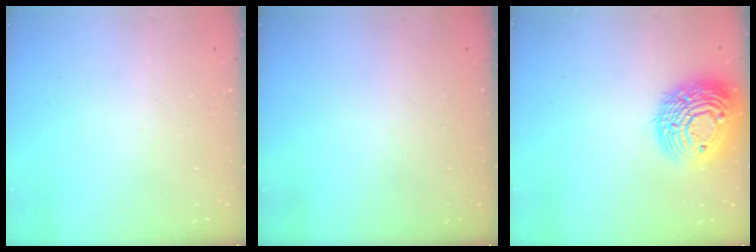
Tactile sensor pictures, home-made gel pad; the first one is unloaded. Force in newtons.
{"total": 0.0}
{"total": 20.6, "press": 20.5, "slide": 1.8}